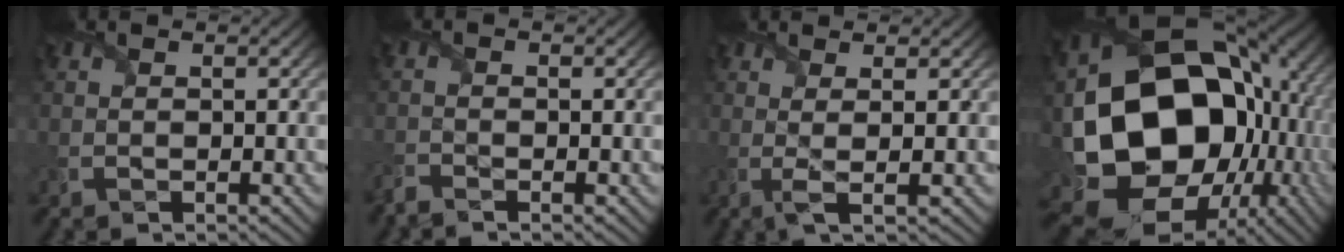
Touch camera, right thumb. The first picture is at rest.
{"total": 1.8, "force": [-1.8, 0.2, 0.4], "torque": [-0.014, -0.010, -0.046]}
{"total": 2.9, "force": [0.5, 0.4, 2.9], "torque": [-0.056, 0.001, 0.005]}
{"total": 22.9, "force": [-2.1, 17.9, 14.1], "torque": [-0.318, -0.071, 0.004]}